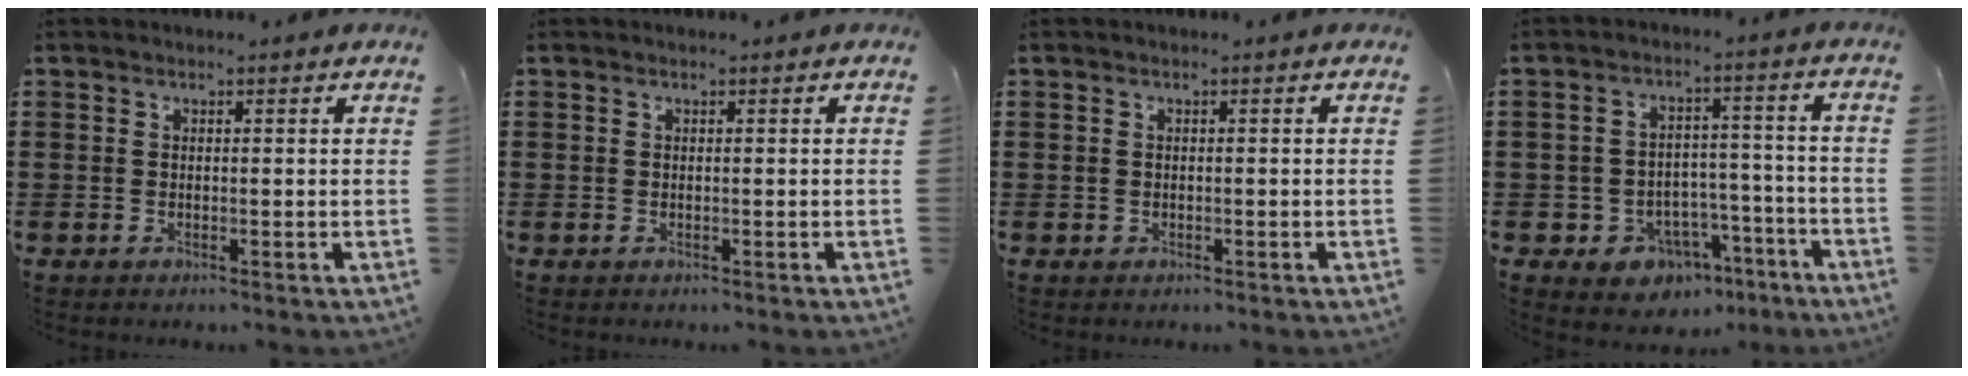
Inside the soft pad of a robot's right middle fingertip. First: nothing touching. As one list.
[{"total": 0.0}, {"total": 0.0}, {"total": 5.7, "force": [-4.2, 3.7, 1.5], "torque": [-0.032, 0.026, -0.078]}]